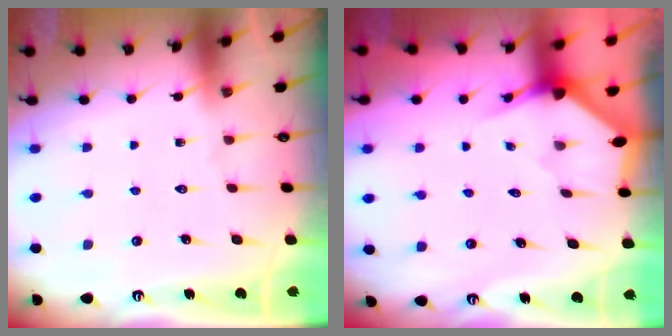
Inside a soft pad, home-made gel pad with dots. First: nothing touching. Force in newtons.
{"total": 2.3, "press": 2.3, "slide": 0.1}